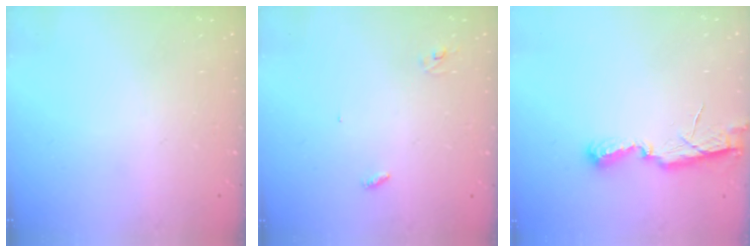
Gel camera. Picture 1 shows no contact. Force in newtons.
{"total": 2.8, "press": 2.8, "slide": 0.3}
{"total": 6.5, "press": 6.5, "slide": 0.5}